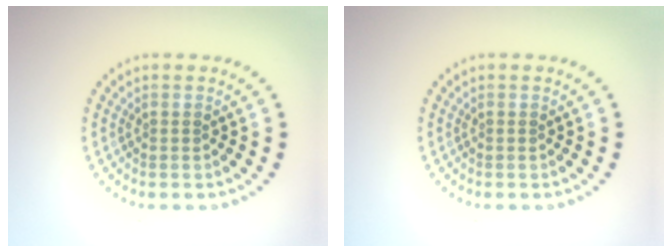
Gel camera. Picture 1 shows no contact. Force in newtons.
{"total": 0.0}